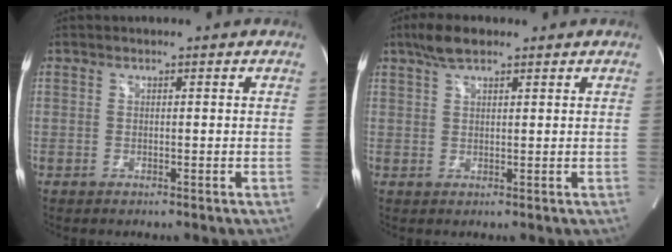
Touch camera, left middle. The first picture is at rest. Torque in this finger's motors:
{"motor_torque": [0.35, -0.48, -0.01, 0.03]}